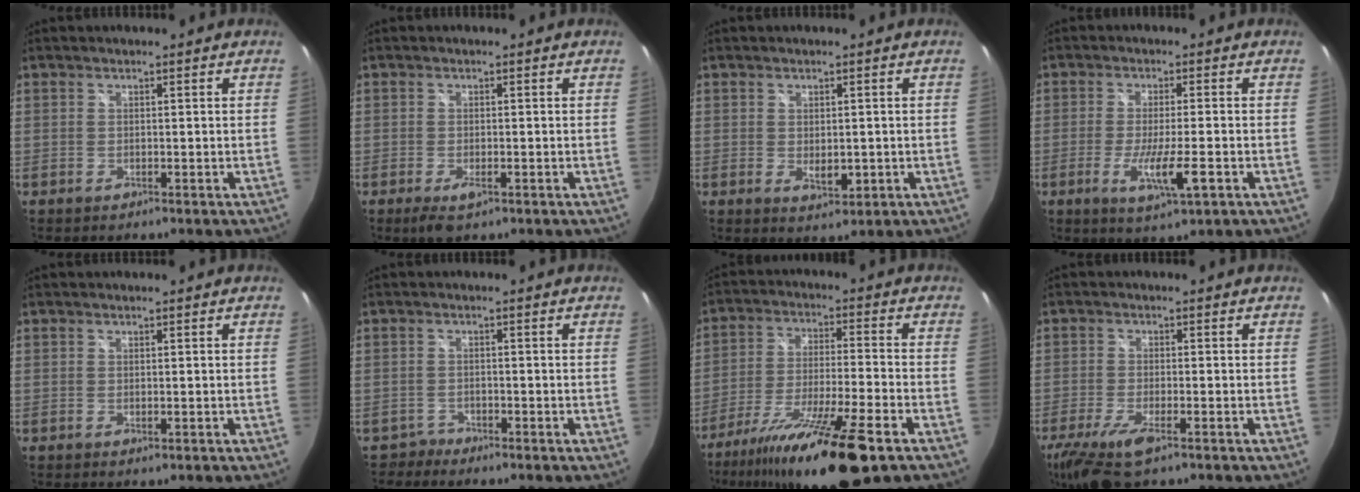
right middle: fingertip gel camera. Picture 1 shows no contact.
{"total": 3.2, "force": [-1.7, 1.2, 2.5], "torque": [-0.049, -0.012, -0.026]}
{"total": 3.4, "force": [-0.4, 2.0, 2.7], "torque": [-0.042, -0.007, -0.002]}
{"total": 7.6, "force": [-2.8, 0.7, 7.0], "torque": [-0.133, -0.019, -0.048]}
{"total": 0.5, "force": [-0.1, 0.3, 0.5], "torque": [-0.008, 0.000, -0.001]}
{"total": 1.5, "force": [-1.3, 0.6, -0.6], "torque": [0.011, 0.008, -0.025]}
{"total": 19.3, "force": [-13.3, 1.4, 13.9], "torque": [-0.259, -0.042, -0.226]}
{"total": 9.9, "force": [-6.2, 2.8, 7.2], "torque": [-0.165, -0.036, -0.116]}